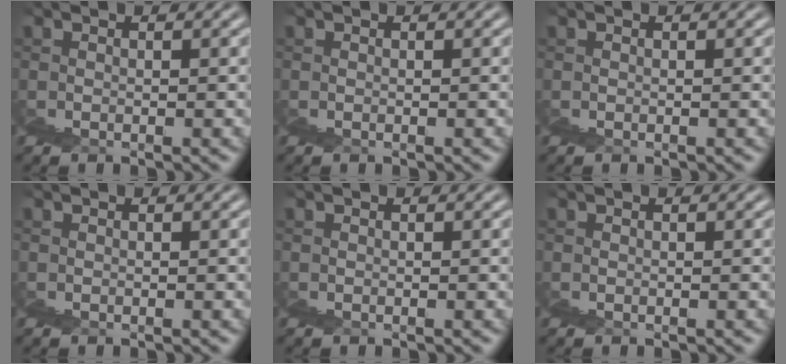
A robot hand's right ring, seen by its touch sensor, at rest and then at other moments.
{"total": 0.0}
{"total": 0.0}
{"total": 0.0}
{"total": 0.0}
{"total": 0.0}